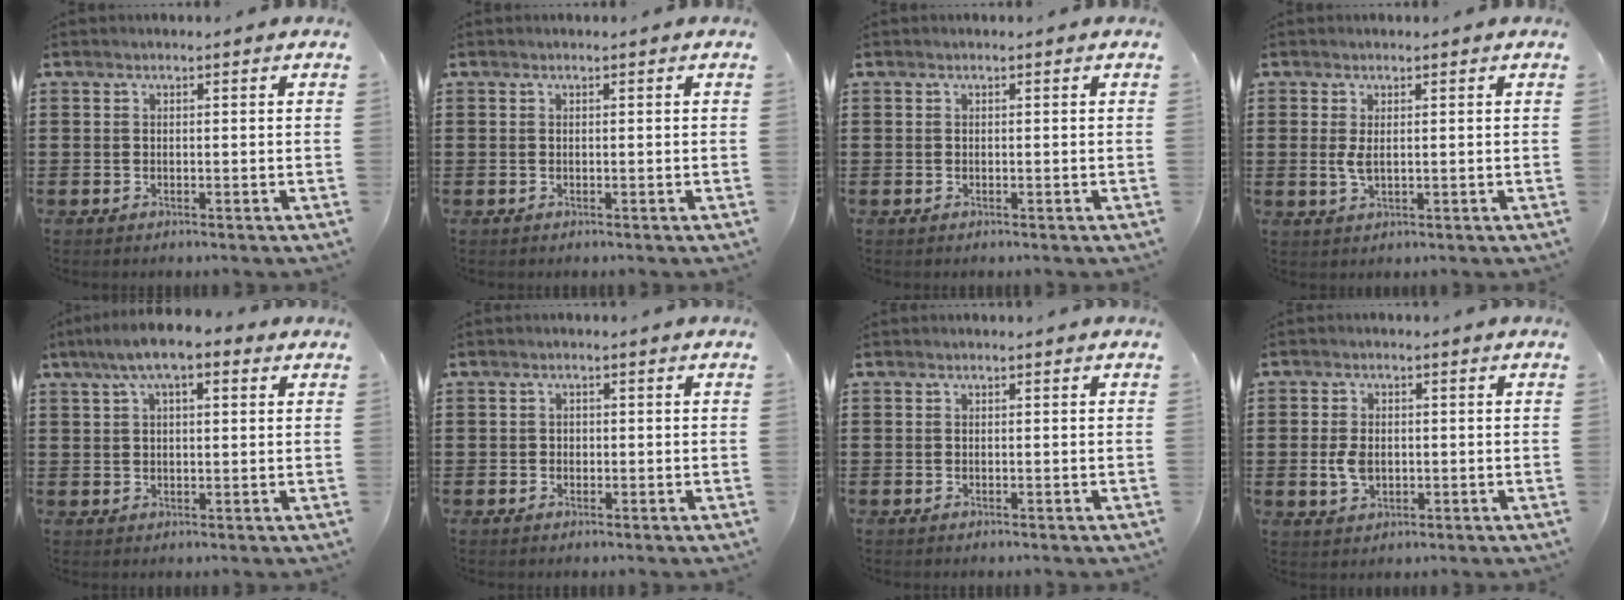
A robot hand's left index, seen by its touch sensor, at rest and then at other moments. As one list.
[{"total": 0.0}, {"total": 0.0}, {"total": 2.2, "force": [0.3, 0.8, 2.1], "torque": [-0.056, -0.005, 0.001]}, {"total": 6.2, "force": [3.5, 2.0, 4.8], "torque": [-0.100, 0.011, 0.059]}, {"total": 0.9, "force": [0.0, 0.8, 0.4], "torque": [-0.011, 0.004, -0.002]}, {"total": 0.0}, {"total": 4.0, "force": [-0.1, 2.6, 3.0], "torque": [-0.075, 0.001, -0.006]}]